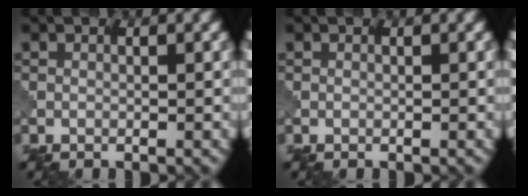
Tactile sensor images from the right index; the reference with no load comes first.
{"total": 0.0}